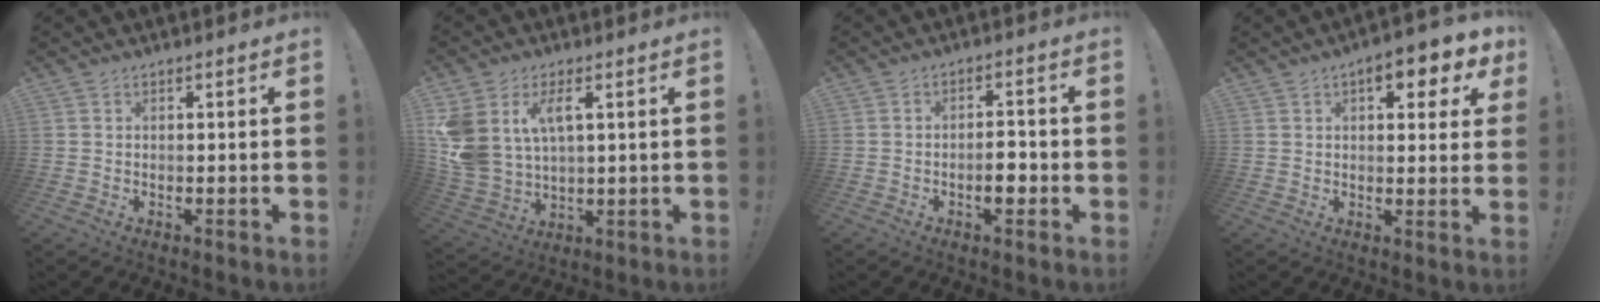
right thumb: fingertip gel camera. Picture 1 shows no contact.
{"total": 10.4, "force": [4.7, 6.2, 6.8], "torque": [-0.148, -0.020, 0.091]}
{"total": 5.2, "force": [-1.9, 2.4, 4.2], "torque": [-0.060, 0.010, -0.033]}
{"total": 7.9, "force": [3.9, 3.4, 6.0], "torque": [-0.065, -0.013, 0.060]}